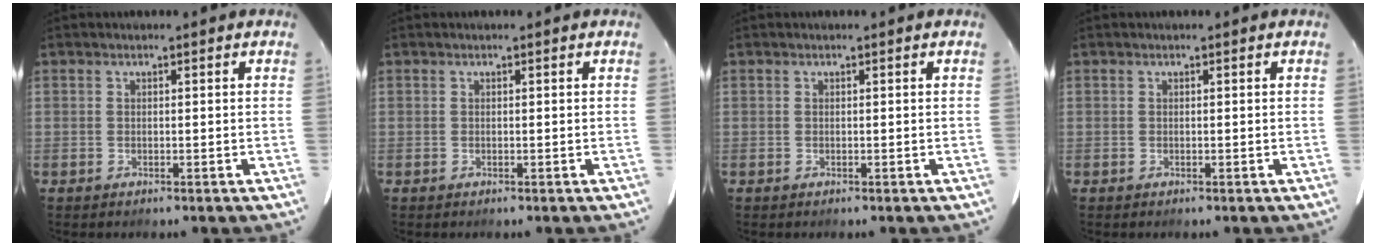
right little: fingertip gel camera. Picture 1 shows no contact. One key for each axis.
{"total": 0.0}
{"total": 0.0}
{"total": 0.0}